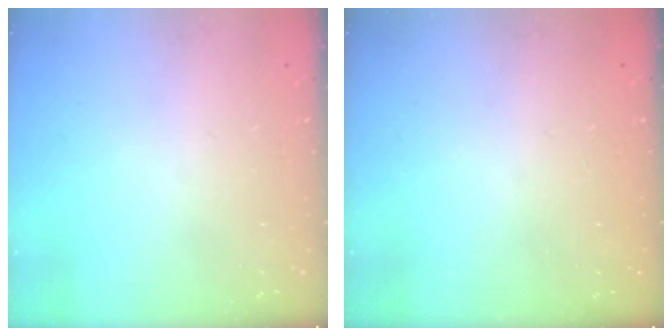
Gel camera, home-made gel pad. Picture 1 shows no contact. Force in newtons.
{"total": 0.0}